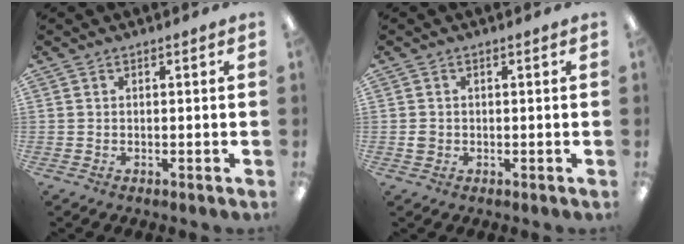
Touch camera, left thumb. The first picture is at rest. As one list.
[{"total": 1.3, "force": [0.0, 1.2, 0.6], "torque": [-0.011, 0.005, -0.002]}]